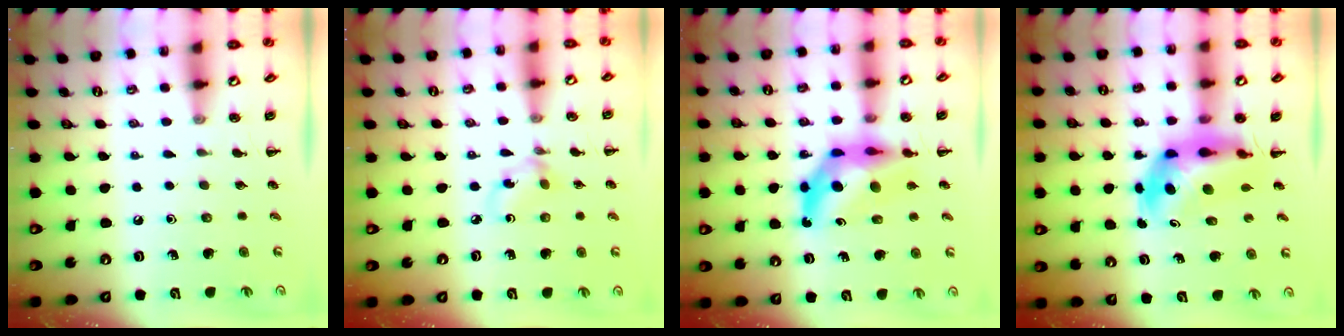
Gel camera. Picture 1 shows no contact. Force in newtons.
{"total": 3.4, "press": 3.3, "slide": 0.8}
{"total": 9.7, "press": 9.1, "slide": 3.3}
{"total": 6.4, "press": 6.2, "slide": 1.7}